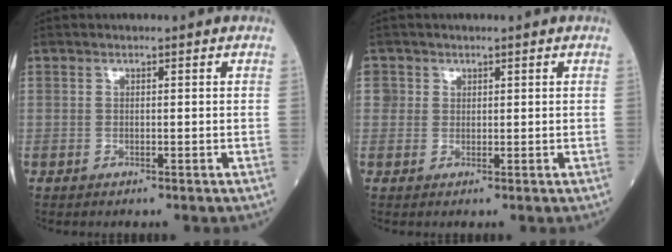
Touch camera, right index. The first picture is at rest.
{"total": 1.7, "force": [0.7, 1.6, 0.0], "torque": [0.015, 0.005, 0.010]}